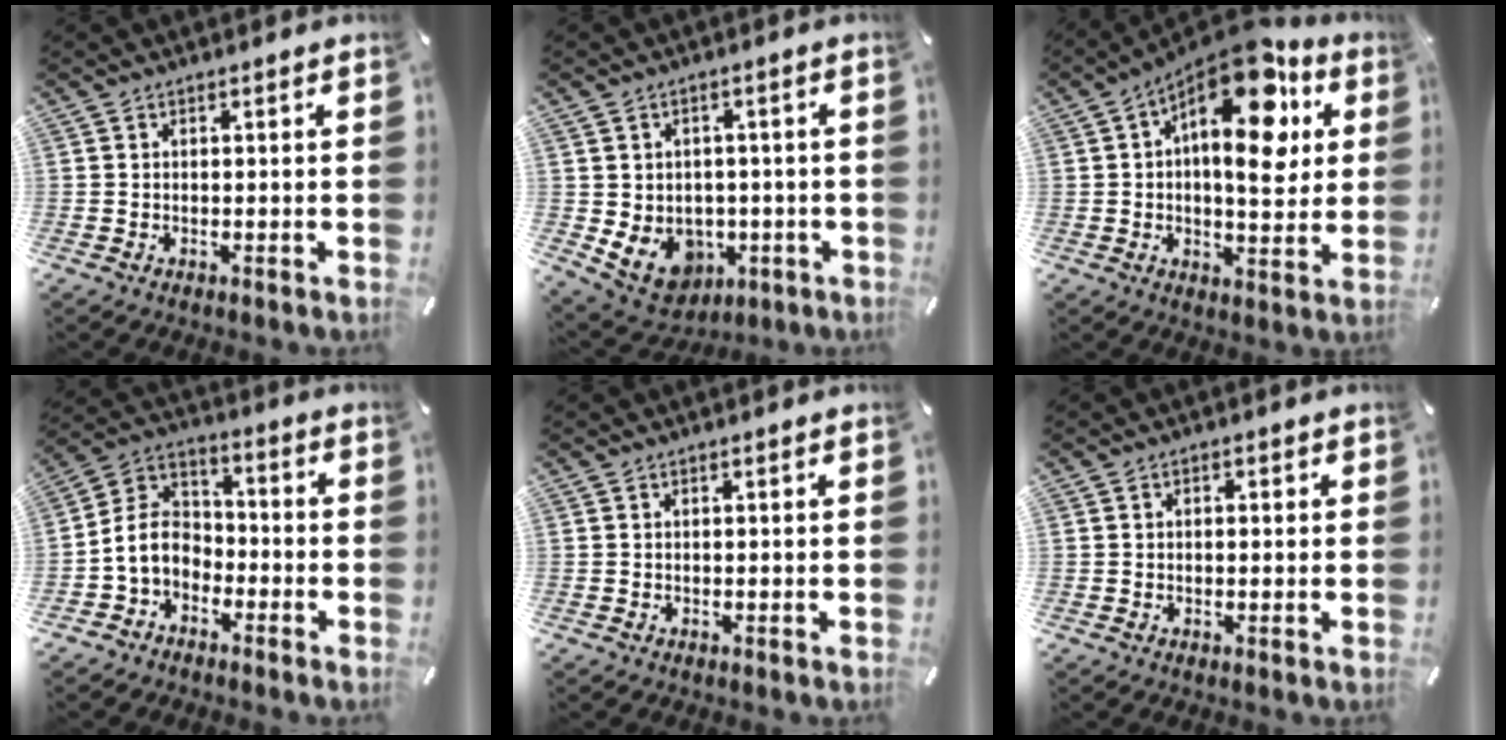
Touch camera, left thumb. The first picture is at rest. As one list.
[{"total": 8.6, "force": [-1.4, 7.6, 3.6], "torque": [-0.063, -0.009, -0.023]}, {"total": 17.8, "force": [8.5, 7.6, 13.7], "torque": [-0.208, -0.058, 0.137]}, {"total": 8.0, "force": [-3.5, 6.4, 3.3], "torque": [-0.094, 0.019, -0.072]}, {"total": 0.0}, {"total": 1.3, "force": [-0.1, 0.9, 0.9], "torque": [-0.016, 0.005, -0.003]}]